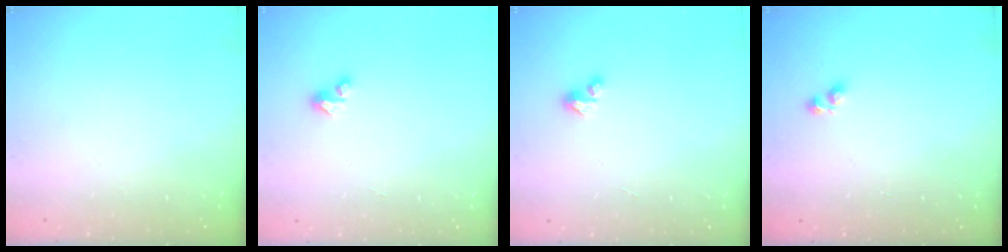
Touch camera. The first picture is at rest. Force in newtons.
{"total": 1.5, "press": 1.5, "slide": 0.2}
{"total": 1.5, "press": 1.5, "slide": 0.2}
{"total": 1.9, "press": 1.9, "slide": 0.3}